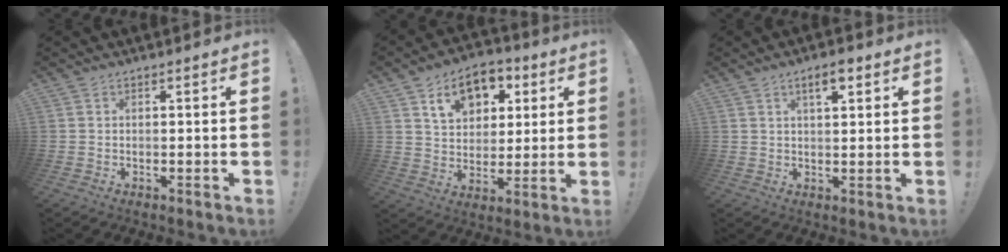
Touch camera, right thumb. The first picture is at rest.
{"total": 12.9, "force": [6.4, 9.2, 6.4], "torque": [-0.080, -0.030, 0.118]}
{"total": 4.5, "force": [2.4, 1.5, 3.6], "torque": [-0.046, -0.008, 0.035]}